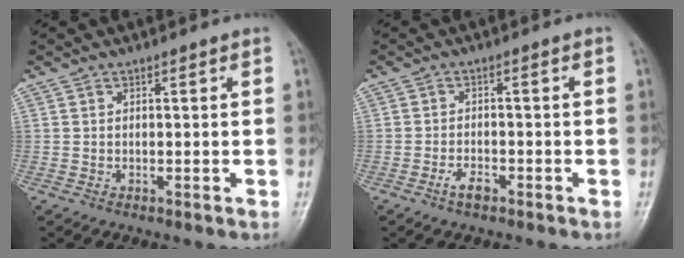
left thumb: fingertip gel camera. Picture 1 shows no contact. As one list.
[{"total": 2.6, "force": [-1.7, 1.1, 1.6], "torque": [-0.034, 0.010, -0.033]}]